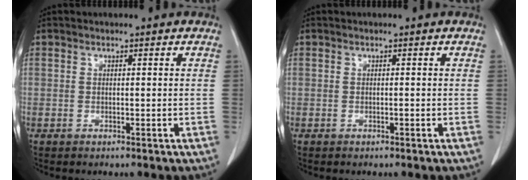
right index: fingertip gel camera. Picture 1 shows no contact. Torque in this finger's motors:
{"motor_torque": [0.07, -0.02, 0.01, 0.00]}